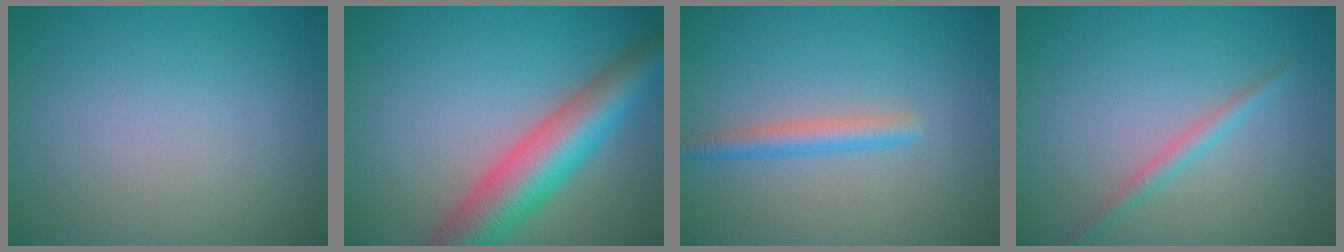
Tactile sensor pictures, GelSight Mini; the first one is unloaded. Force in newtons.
{"total": 8.4, "press": 8.4, "slide": 0.4}
{"total": 2.3, "press": 2.3, "slide": 0.1}
{"total": 1.6, "press": 1.6, "slide": 0.1}